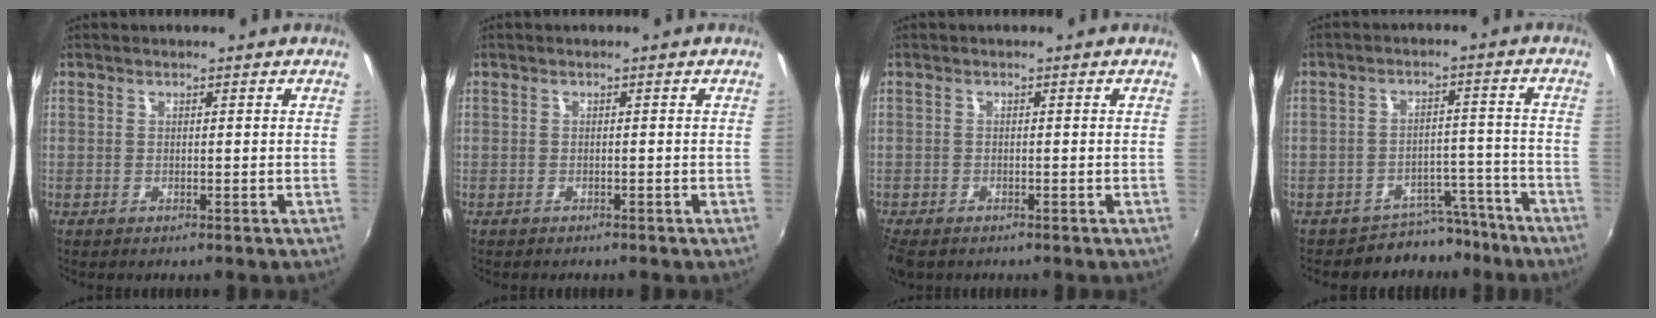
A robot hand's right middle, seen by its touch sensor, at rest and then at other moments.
{"total": 1.4, "force": [-1.3, 0.4, 0.2], "torque": [-0.008, -0.011, -0.017]}
{"total": 4.6, "force": [-3.4, 2.1, 2.2], "torque": [-0.057, -0.021, -0.065]}
{"total": 7.8, "force": [-6.9, 3.7, 0.5], "torque": [-0.003, 0.024, -0.091]}